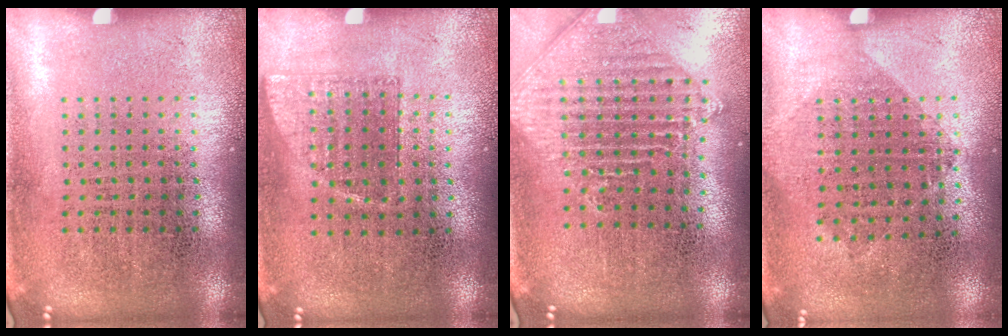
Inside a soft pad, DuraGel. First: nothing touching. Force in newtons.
{"total": 0.7, "press": 0.7, "slide": 0.2}
{"total": 1.6, "press": 1.4, "slide": 0.8}
{"total": 1.0, "press": 0.9, "slide": 0.5}